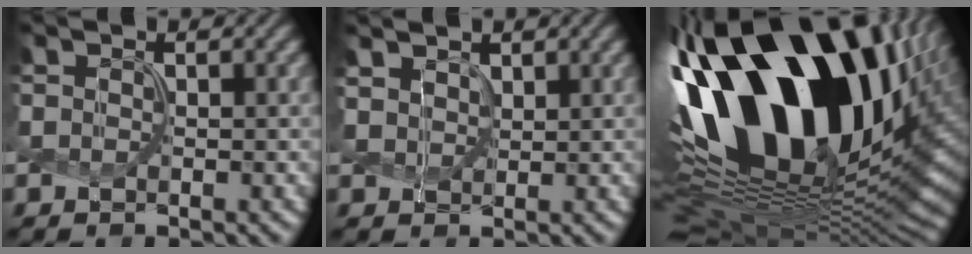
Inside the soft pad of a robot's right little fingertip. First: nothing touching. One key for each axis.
{"total": 2.5, "fx": 2.0, "fy": 1.3, "fz": 0.8, "tx": -0.032, "ty": -0.001, "tz": 0.046}
{"total": 21.1, "fx": 6.1, "fy": 10.6, "fz": 17.2, "tx": -0.312, "ty": 0.011, "tz": 0.101}